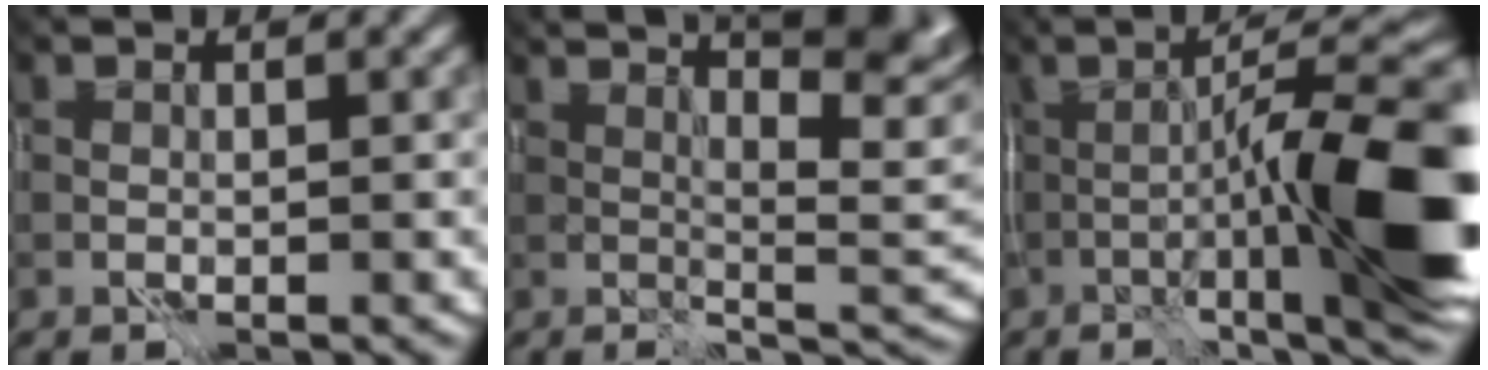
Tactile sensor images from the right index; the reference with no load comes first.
{"total": 8.8, "force": [3.7, 1.8, 7.8], "torque": [-0.063, 0.029, 0.061]}
{"total": 11.9, "force": [-4.4, 0.7, 11.1], "torque": [-0.164, 0.003, -0.050]}